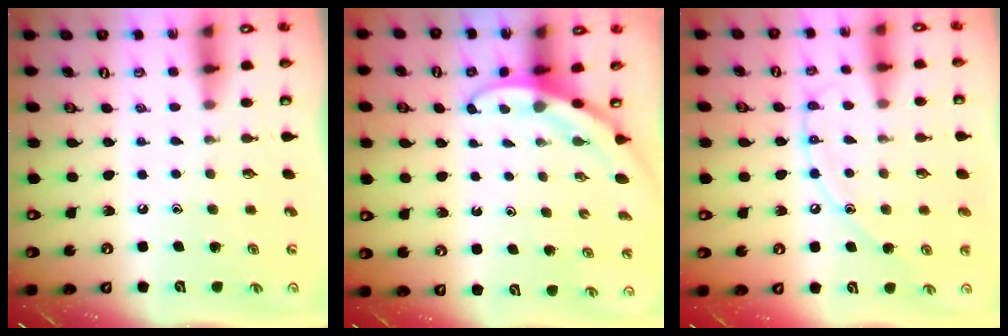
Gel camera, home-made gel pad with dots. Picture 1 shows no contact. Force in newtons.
{"total": 3.0, "press": 3.0, "slide": 0.1}
{"total": 9.6, "press": 9.5, "slide": 0.7}